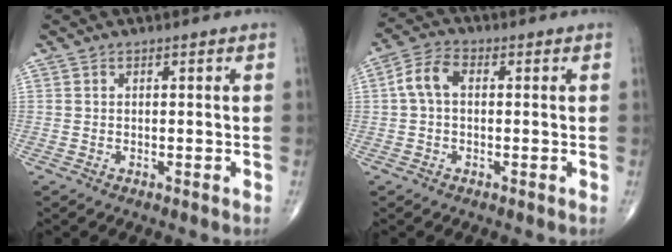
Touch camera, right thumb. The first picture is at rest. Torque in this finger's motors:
{"motor_torque": [0.23, 0.20, 0.47, -0.07, 0.16]}